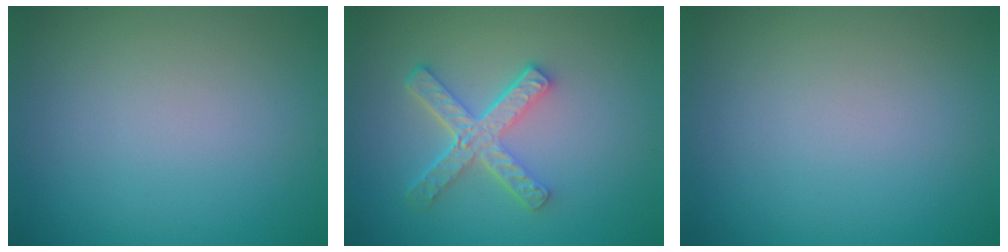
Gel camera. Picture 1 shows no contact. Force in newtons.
{"total": 4.5, "press": 3.3, "slide": 3.1}
{"total": 0.0}